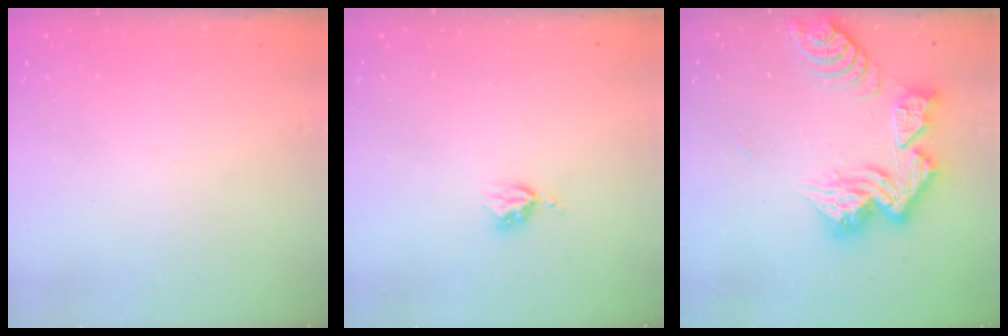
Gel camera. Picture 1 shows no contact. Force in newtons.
{"total": 3.9, "press": 3.9, "slide": 0.5}
{"total": 16.4, "press": 16.4, "slide": 1.5}